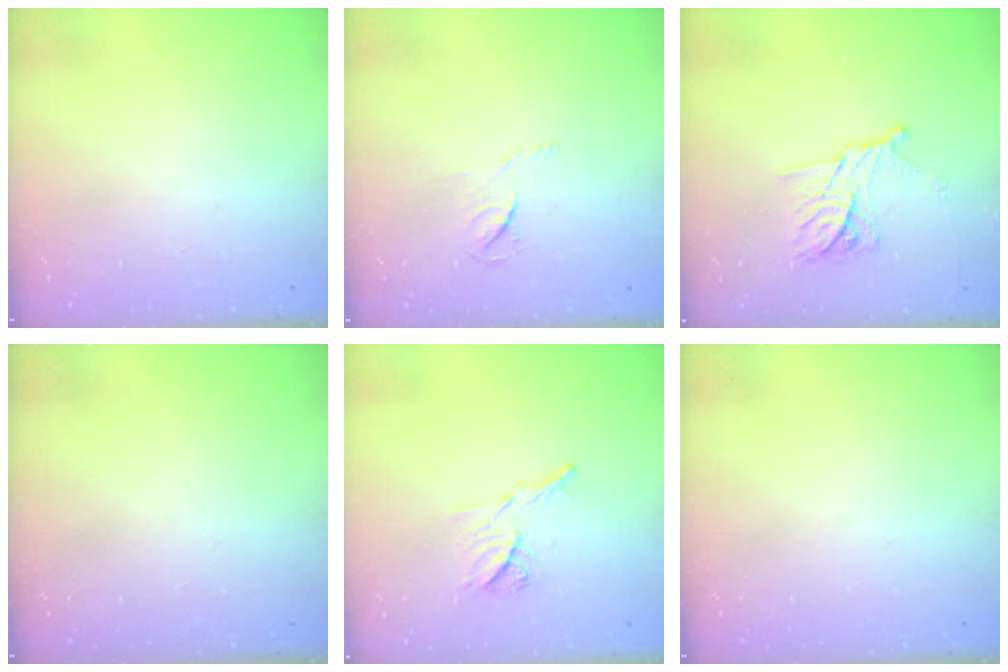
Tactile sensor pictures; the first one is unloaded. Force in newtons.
{"total": 3.9, "press": 3.9, "slide": 0.4}
{"total": 11.3, "press": 11.3, "slide": 0.7}
{"total": 0.0}
{"total": 8.6, "press": 8.6, "slide": 0.7}
{"total": 0.0}